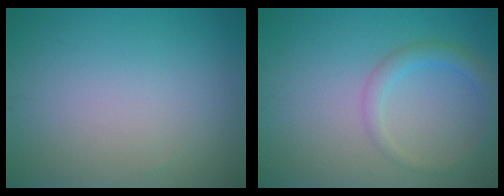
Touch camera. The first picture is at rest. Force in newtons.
{"total": 2.3, "press": 2.3, "slide": 0.1}